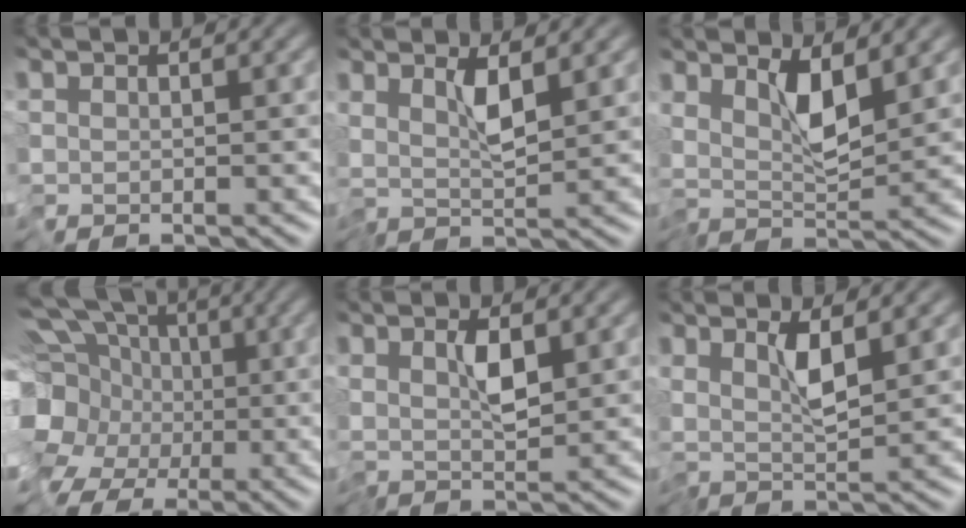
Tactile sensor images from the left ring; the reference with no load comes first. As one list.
[{"total": 2.3, "force": [0.9, -0.5, 2.1], "torque": [-0.038, -0.007, 0.018]}, {"total": 3.8, "force": [1.5, 0.4, 3.4], "torque": [-0.059, -0.013, 0.030]}, {"total": 14.0, "force": [-3.3, 11.3, 7.5], "torque": [-0.153, -0.002, -0.073]}, {"total": 1.9, "force": [0.4, 0.0, 1.9], "torque": [-0.033, -0.006, 0.012]}, {"total": 2.4, "force": [0.9, -0.5, 2.2], "torque": [-0.040, -0.008, 0.017]}]